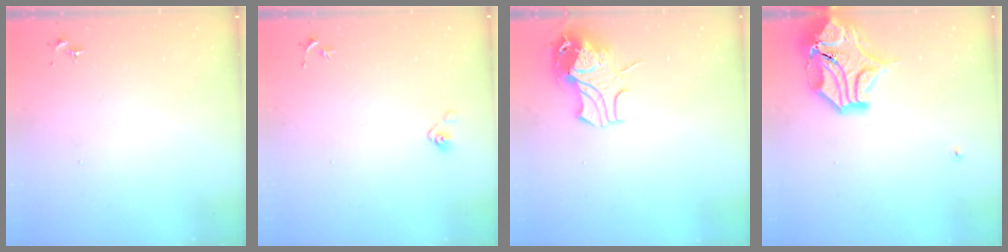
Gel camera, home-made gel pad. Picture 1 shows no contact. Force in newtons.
{"total": 3.8, "press": 3.2, "slide": 2.0}
{"total": 11.5, "press": 11.4, "slide": 1.2}
{"total": 16.3, "press": 16.1, "slide": 2.5}